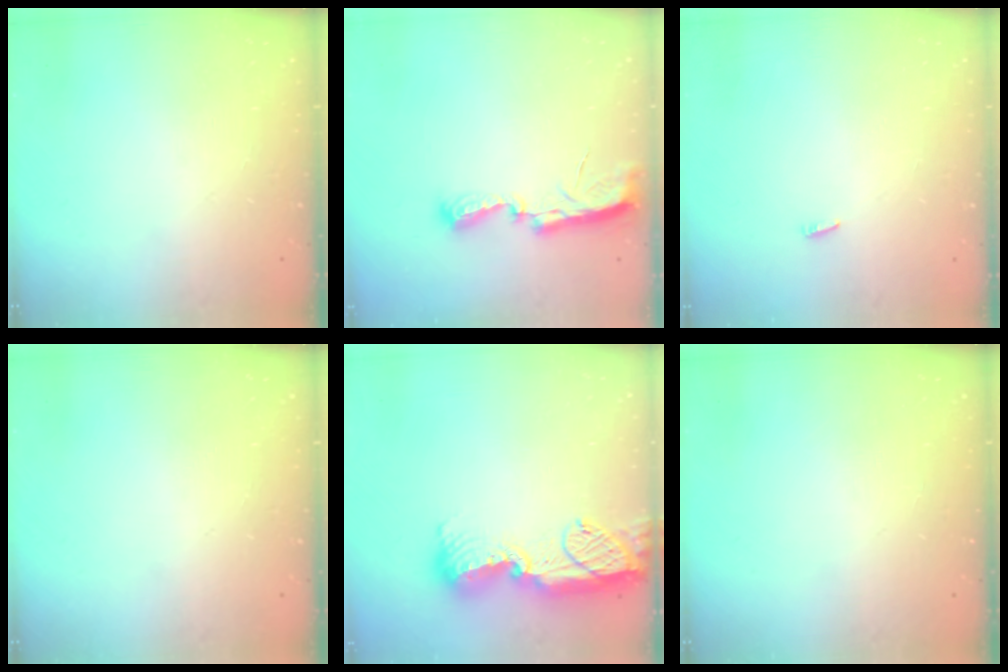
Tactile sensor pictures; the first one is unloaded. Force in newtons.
{"total": 7.4, "press": 7.3, "slide": 0.6}
{"total": 1.8, "press": 1.7, "slide": 0.6}
{"total": 0.0}
{"total": 17.2, "press": 16.2, "slide": 5.8}
{"total": 0.0}